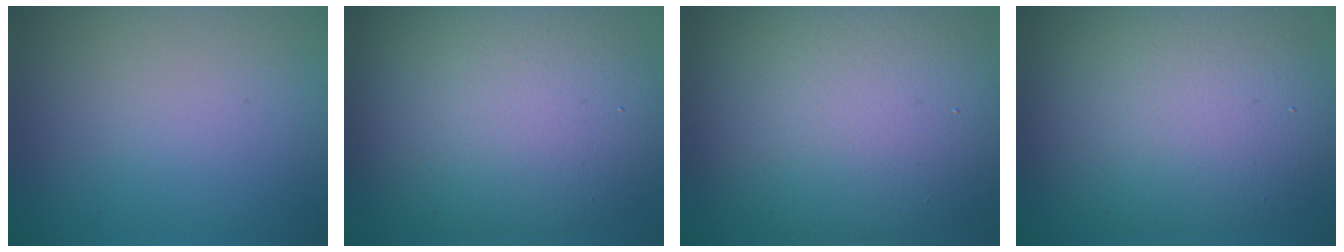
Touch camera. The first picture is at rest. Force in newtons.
{"total": 11.0, "press": 11.0, "slide": 0.4}
{"total": 13.5, "press": 13.5, "slide": 1.3}
{"total": 10.5, "press": 10.5, "slide": 0.5}